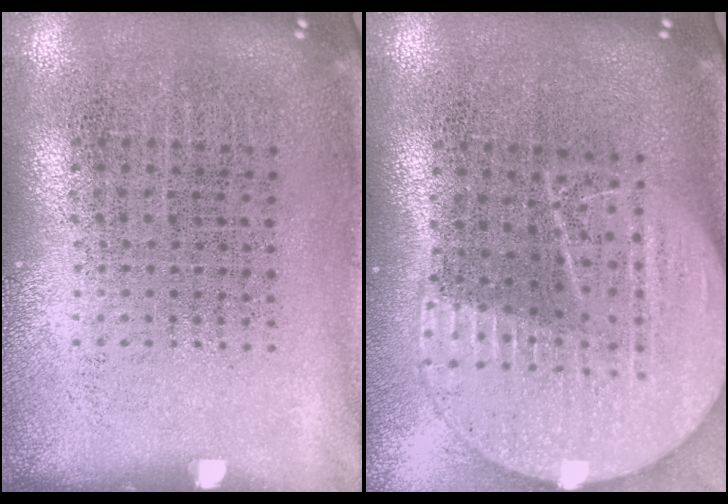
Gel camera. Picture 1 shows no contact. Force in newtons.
{"total": 2.1, "press": 1.9, "slide": 1.0}